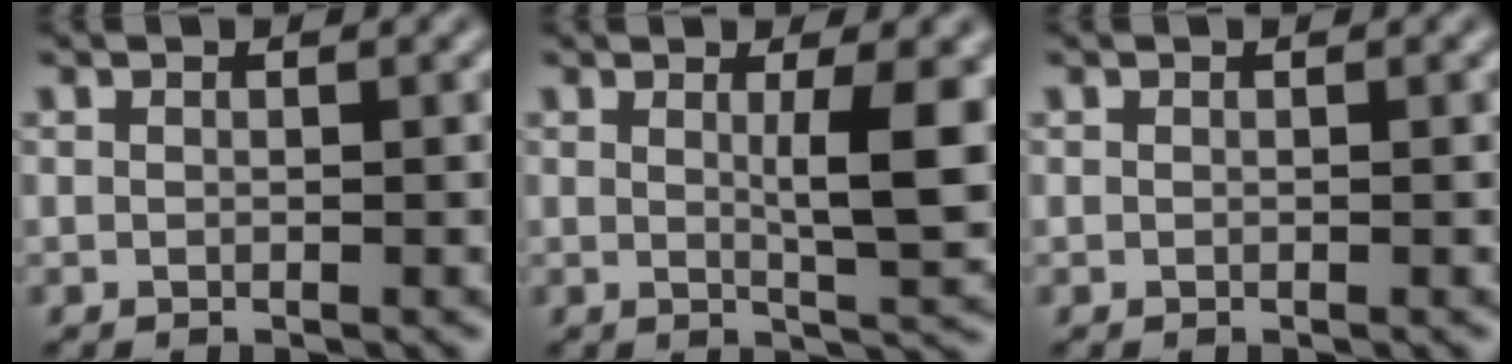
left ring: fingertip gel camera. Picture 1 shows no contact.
{"total": 5.1, "force": [0.9, 1.0, 5.0], "torque": [-0.070, -0.005, 0.017]}
{"total": 0.0}